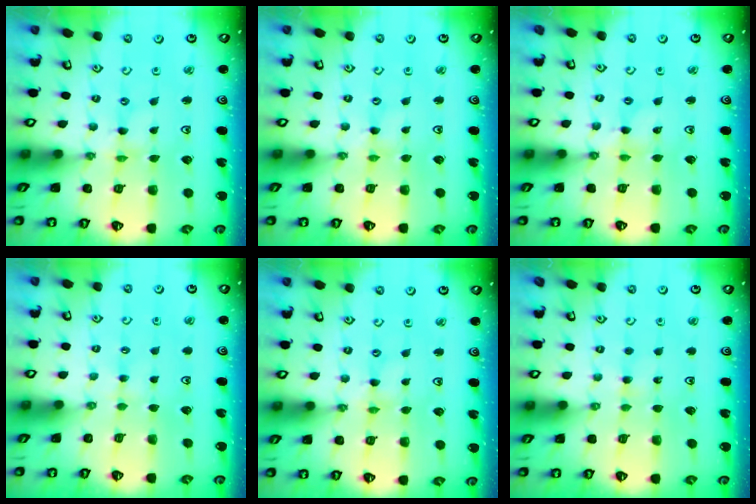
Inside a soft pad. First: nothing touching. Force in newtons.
{"total": 1.3, "press": 1.2, "slide": 0.2}
{"total": 1.5, "press": 1.5, "slide": 0.1}
{"total": 1.5, "press": 1.5, "slide": 0.4}
{"total": 2.1, "press": 2.1, "slide": 0.3}
{"total": 3.2, "press": 3.2, "slide": 0.4}